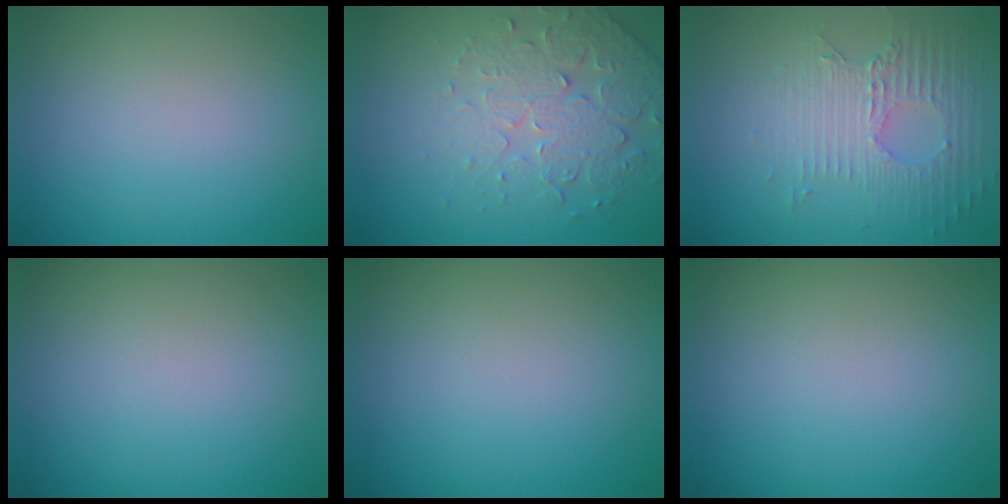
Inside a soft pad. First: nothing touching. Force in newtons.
{"total": 5.1, "press": 3.7, "slide": 3.5}
{"total": 3.9, "press": 2.9, "slide": 2.6}
{"total": 0.0}
{"total": 0.0}
{"total": 0.0}